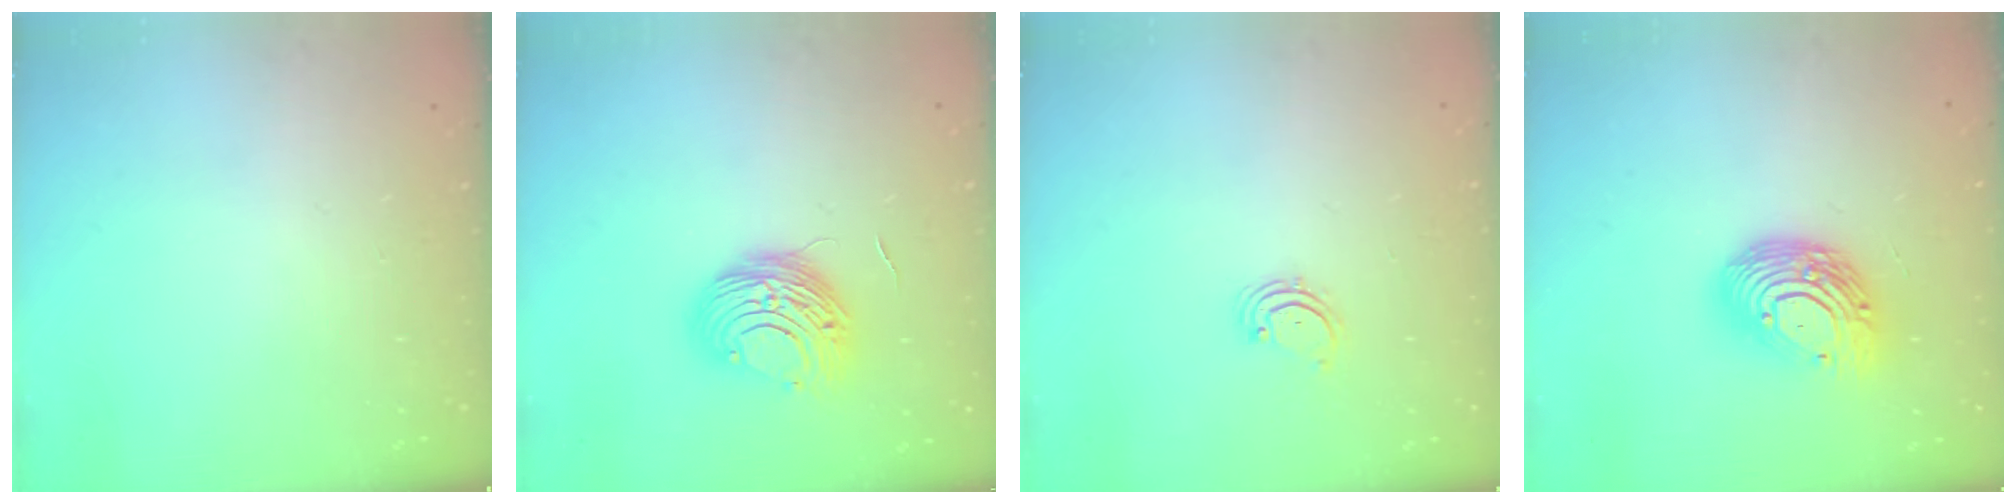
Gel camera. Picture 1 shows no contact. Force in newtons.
{"total": 9.9, "press": 9.9, "slide": 0.9}
{"total": 2.1, "press": 2.1, "slide": 0.3}
{"total": 16.4, "press": 16.4, "slide": 1.2}